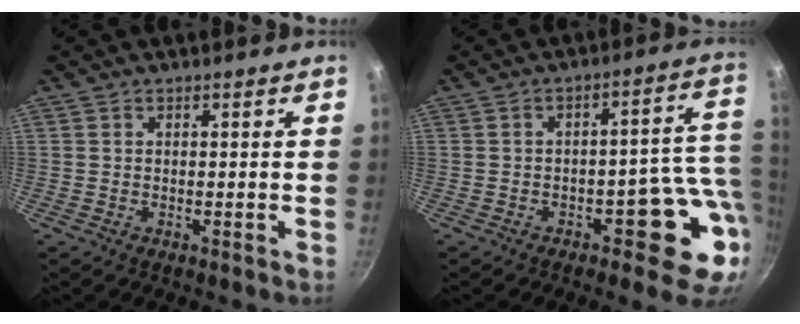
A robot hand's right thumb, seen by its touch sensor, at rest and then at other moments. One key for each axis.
{"total": 11.3, "fx": -2.4, "fy": 5.5, "fz": 9.6, "tx": -0.056, "ty": 0.029, "tz": -0.030}